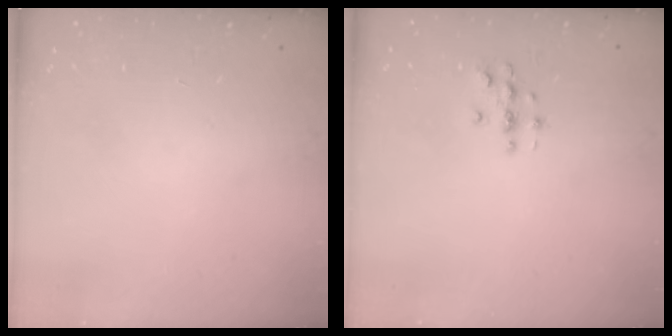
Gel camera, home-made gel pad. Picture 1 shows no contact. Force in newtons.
{"total": 2.9, "press": 2.9, "slide": 0.3}